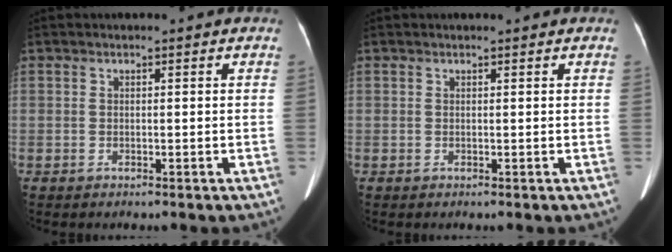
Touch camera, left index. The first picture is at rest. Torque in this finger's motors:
{"motor_torque": [-0.14, -0.09, 0.01, -0.01]}